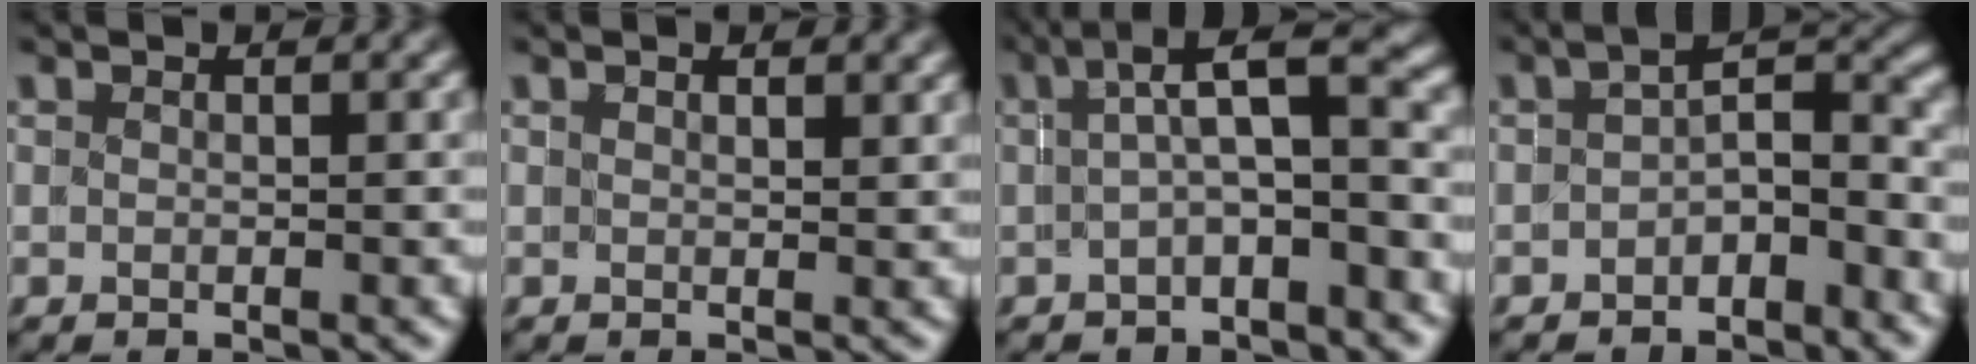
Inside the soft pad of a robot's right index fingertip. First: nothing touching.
{"total": 1.1, "force": [1.0, 0.2, 0.3], "torque": [-0.005, 0.005, 0.012]}
{"total": 5.0, "force": [-0.5, 2.0, 4.5], "torque": [-0.061, 0.001, -0.008]}
{"total": 3.0, "force": [-1.7, 1.2, 2.2], "torque": [-0.016, -0.001, -0.032]}